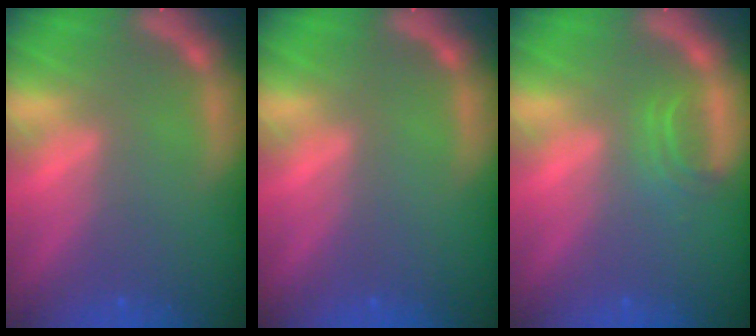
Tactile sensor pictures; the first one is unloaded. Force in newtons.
{"total": 0.0}
{"total": 1.9}